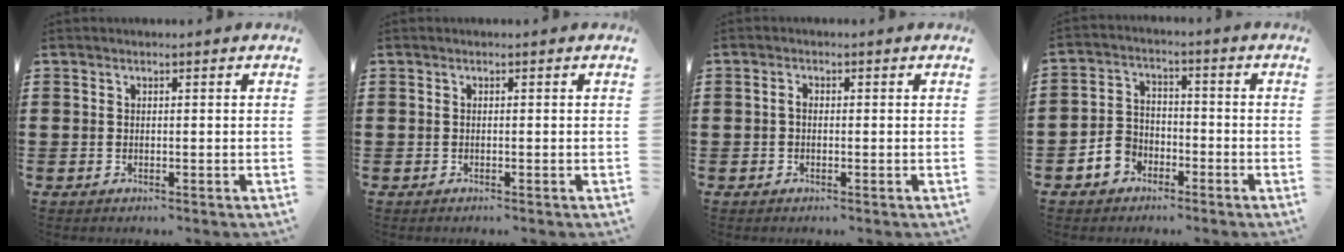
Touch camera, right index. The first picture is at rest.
{"total": 0.0}
{"total": 1.2, "force": [-0.3, 0.7, 0.9], "torque": [-0.019, 0.001, -0.006]}
{"total": 4.9, "force": [-2.9, 3.6, 1.3], "torque": [-0.052, 0.009, -0.063]}